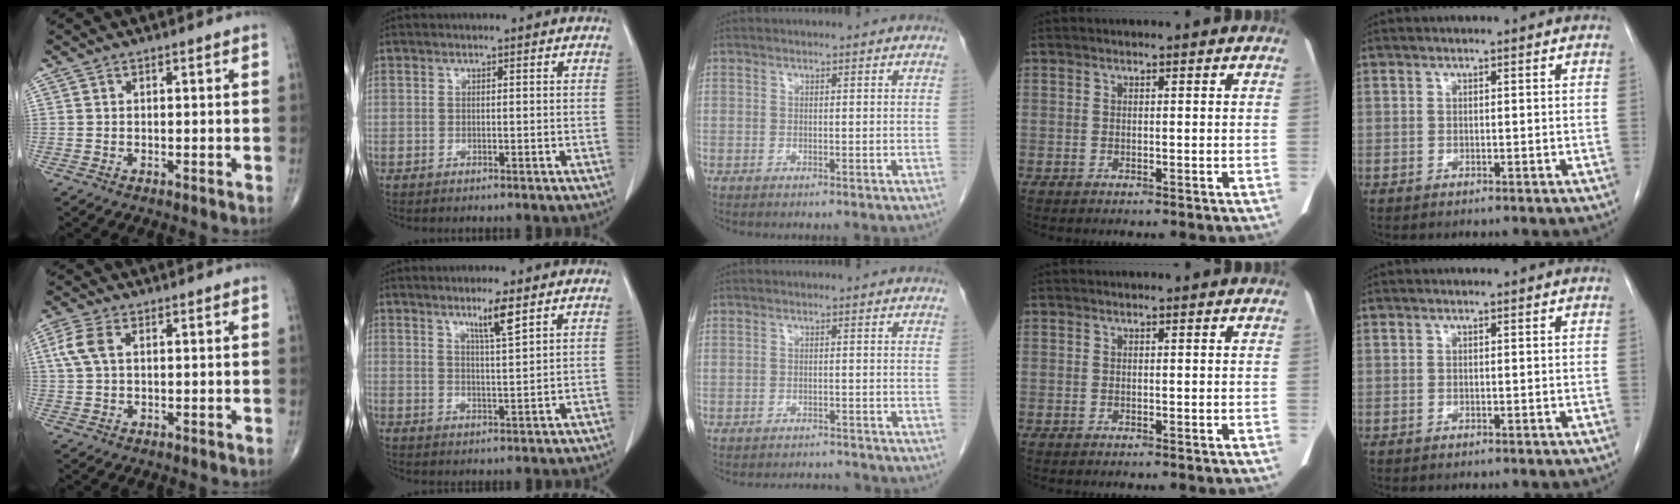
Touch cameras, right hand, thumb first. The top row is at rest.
{"thumb": {"total": 4.9, "force": [1.3, 2.7, 3.8], "torque": [-0.101, 0.014, 0.025]}, "index": {"total": 4.3, "force": [2.7, -0.3, 3.2], "torque": [-0.060, -0.007, 0.051]}, "middle": {"total": 5.6, "force": [-5.4, 1.0, 0.6], "torque": [-0.009, 0.001, -0.070]}}